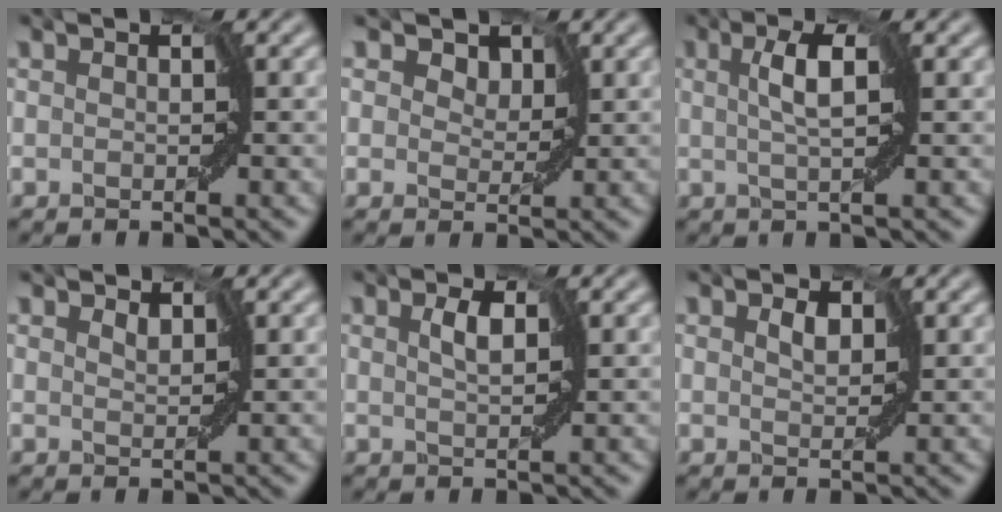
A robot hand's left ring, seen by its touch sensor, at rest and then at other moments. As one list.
[{"total": 3.7, "force": [2.1, 2.4, 1.7], "torque": [-0.020, 0.010, 0.007]}, {"total": 2.4, "force": [0.8, 0.0, 2.3], "torque": [-0.044, 0.006, 0.011]}, {"total": 1.0, "force": [0.9, 0.4, 0.1], "torque": [-0.002, -0.002, 0.016]}, {"total": 1.4, "force": [0.8, 0.4, 1.1], "torque": [-0.022, 0.001, 0.013]}, {"total": 1.3, "force": [0.9, 0.8, 0.7], "torque": [-0.009, -0.001, 0.013]}]